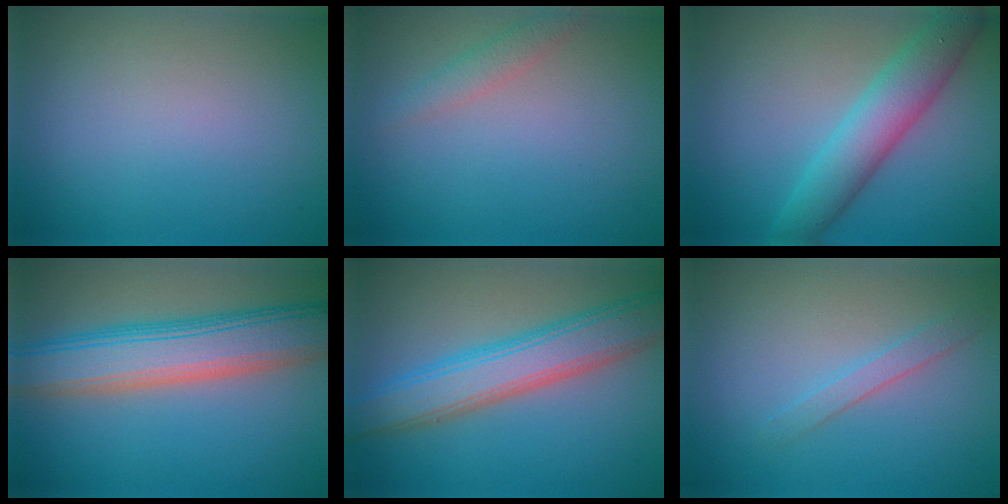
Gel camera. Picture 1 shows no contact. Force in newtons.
{"total": 1.5, "press": 1.5, "slide": 0.1}
{"total": 5.7, "press": 5.7, "slide": 0.1}
{"total": 8.4, "press": 8.4, "slide": 0.1}
{"total": 6.9, "press": 6.9, "slide": 0.1}
{"total": 1.6, "press": 1.6, "slide": 0.0}